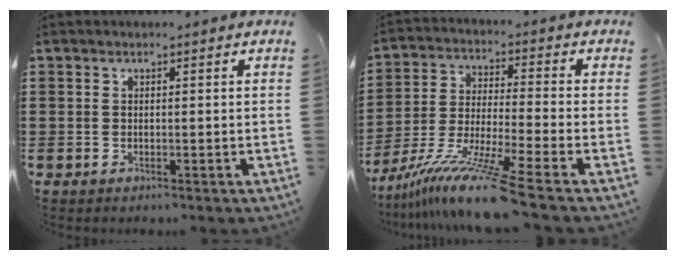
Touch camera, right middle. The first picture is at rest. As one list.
[{"total": 12.1, "force": [-9.4, -0.8, 7.5], "torque": [-0.146, -0.005, -0.182]}]